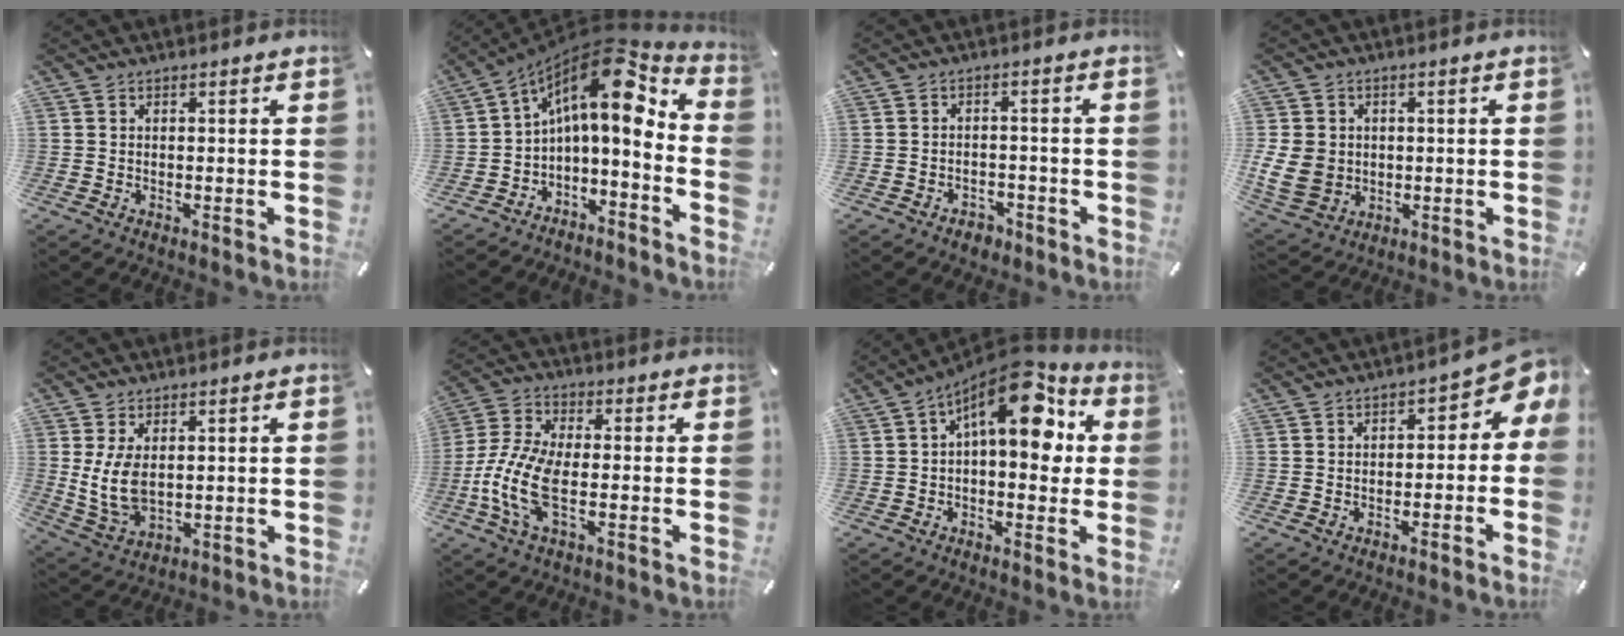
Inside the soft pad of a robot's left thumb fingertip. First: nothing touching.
{"total": 14.8, "force": [5.5, 6.5, 12.1], "torque": [-0.188, -0.051, 0.085]}
{"total": 3.1, "force": [-2.1, 2.1, 0.8], "torque": [-0.013, 0.010, -0.040]}
{"total": 8.9, "force": [0.2, 7.9, 4.2], "torque": [-0.107, 0.004, 0.003]}
{"total": 7.9, "force": [1.7, 4.6, 6.1], "torque": [-0.139, -0.010, 0.029]}
{"total": 11.5, "force": [-3.1, 4.8, 10.0], "torque": [-0.234, -0.018, -0.061]}
{"total": 14.8, "force": [6.3, 6.8, 11.6], "torque": [-0.172, -0.038, 0.106]}
{"total": 6.1, "force": [1.1, 3.8, 4.6], "torque": [-0.051, -0.018, 0.010]}